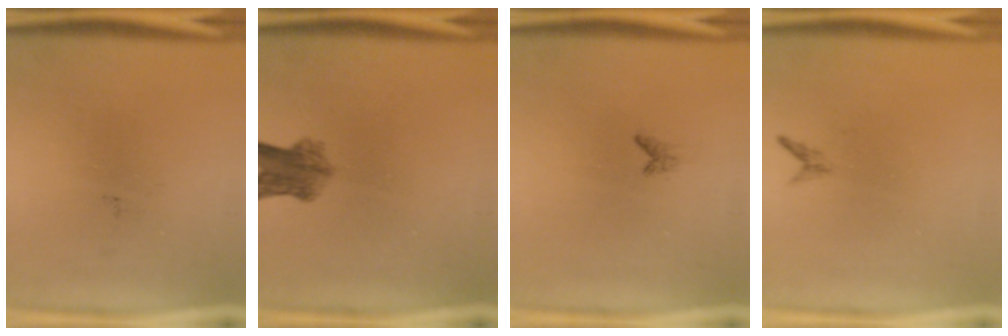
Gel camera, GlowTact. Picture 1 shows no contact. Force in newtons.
{"total": 5.0}
{"total": 0.6}
{"total": 0.7}